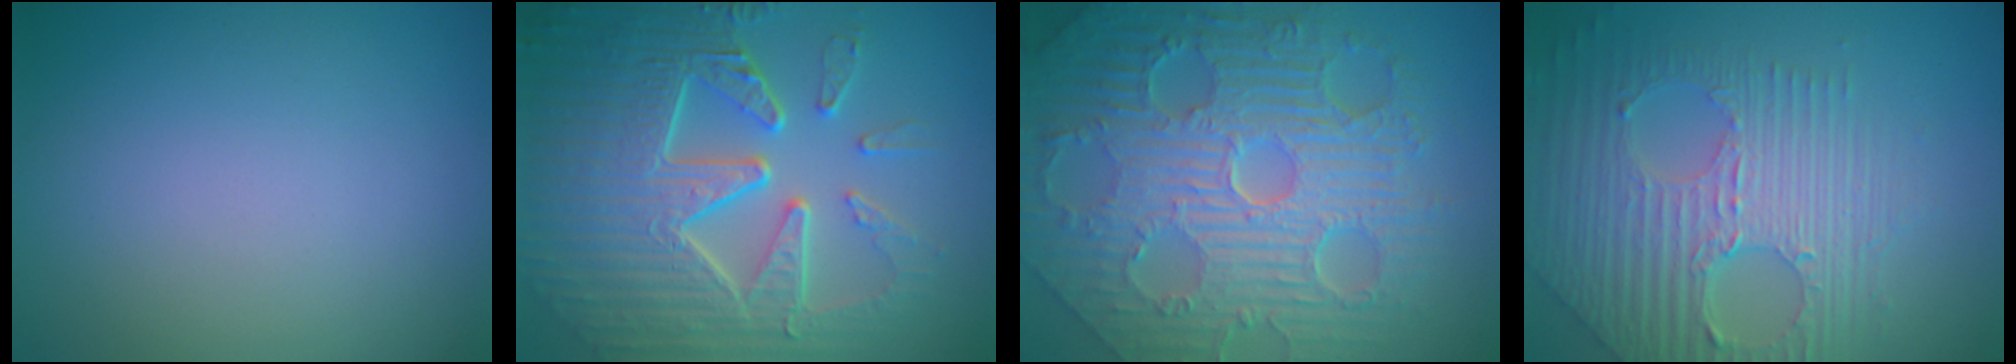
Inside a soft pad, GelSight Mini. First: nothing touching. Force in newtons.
{"total": 9.9, "press": 6.7, "slide": 7.3}
{"total": 11.5, "press": 7.5, "slide": 8.8}
{"total": 8.0, "press": 5.3, "slide": 6.0}